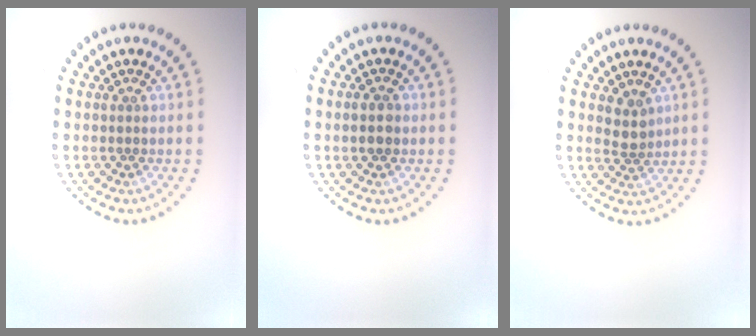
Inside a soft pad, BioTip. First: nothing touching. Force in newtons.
{"total": 1.2, "press": 1.2, "slide": 0.1}
{"total": 1.9, "press": 1.5, "slide": 1.2}